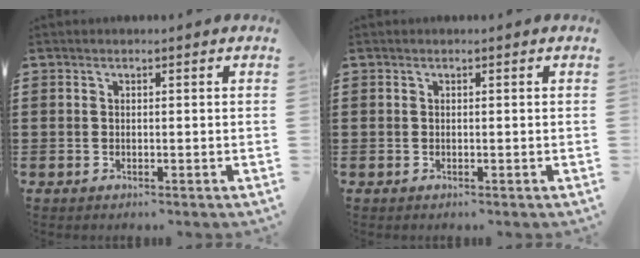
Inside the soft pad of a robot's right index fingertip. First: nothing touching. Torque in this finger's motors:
{"motor_torque": [-0.58, 1.56, 0.00, 0.00]}